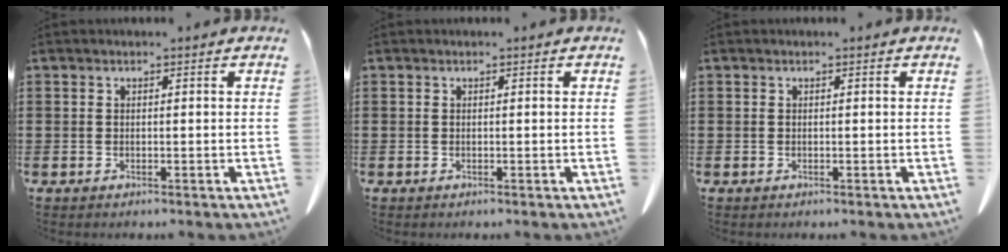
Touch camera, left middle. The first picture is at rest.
{"total": 0.0}
{"total": 0.0}